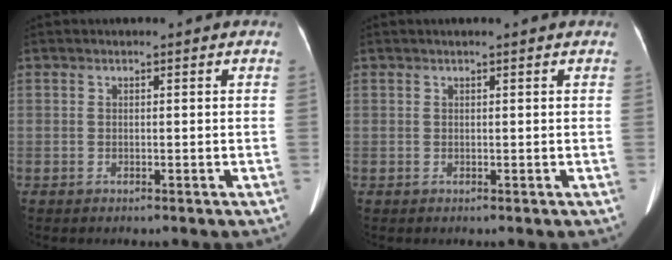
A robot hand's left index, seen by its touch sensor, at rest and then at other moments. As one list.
[{"total": 1.5, "force": [1.2, 0.0, 0.9], "torque": [-0.011, 0.021, 0.019]}]